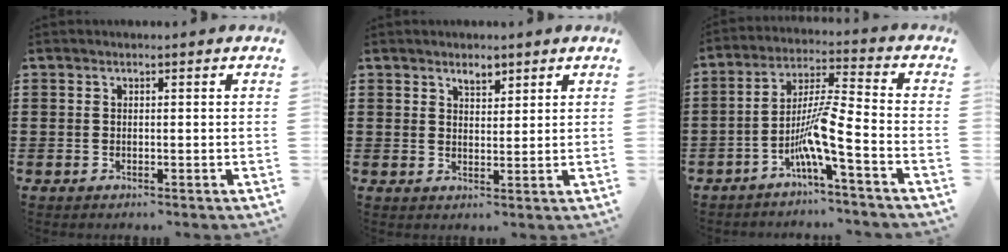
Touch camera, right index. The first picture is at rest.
{"total": 2.3, "force": [1.8, 1.0, 1.0], "torque": [-0.015, 0.000, 0.032]}
{"total": 7.9, "force": [-4.3, -0.2, 6.6], "torque": [-0.143, -0.016, -0.088]}